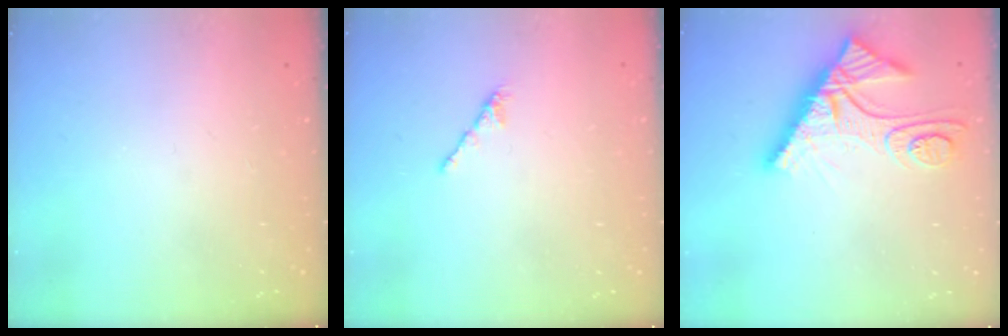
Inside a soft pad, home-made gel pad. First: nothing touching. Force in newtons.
{"total": 2.1, "press": 2.0, "slide": 0.7}
{"total": 11.8, "press": 11.7, "slide": 1.0}